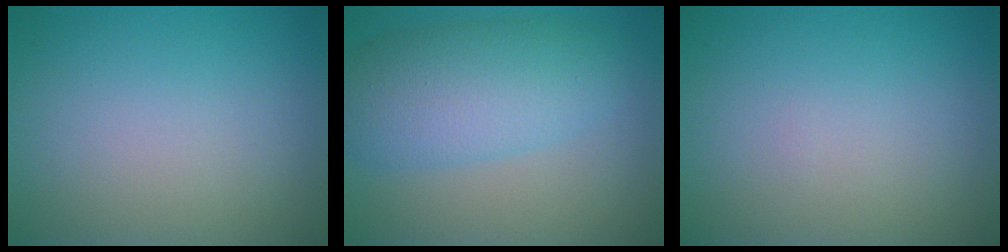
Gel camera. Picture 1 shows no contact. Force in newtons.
{"total": 6.6, "press": 6.6, "slide": 0.3}
{"total": 0.0}